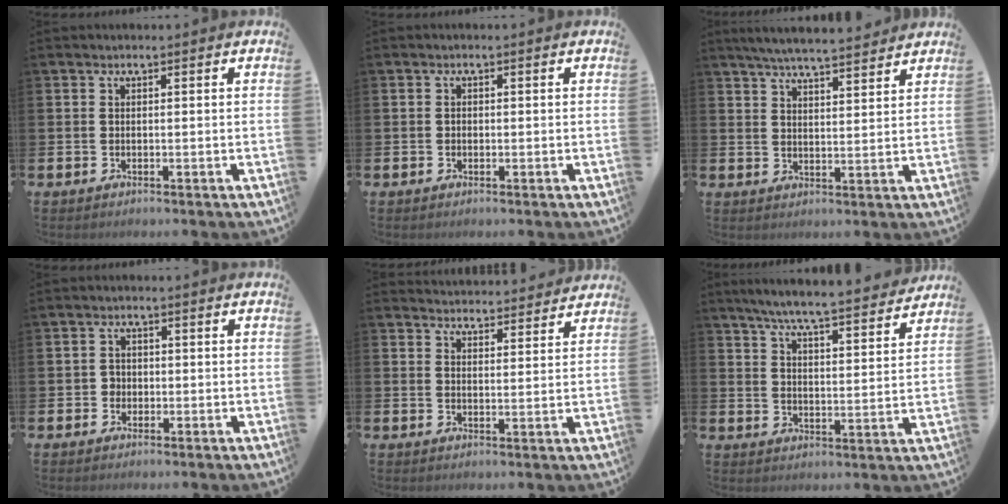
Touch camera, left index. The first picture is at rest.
{"total": 0.6, "force": [-0.1, 0.6, 0.2], "torque": [-0.007, 0.005, -0.004]}
{"total": 5.6, "force": [5.5, 0.1, 1.4], "torque": [-0.035, -0.030, 0.096]}
{"total": 1.7, "force": [-0.2, 1.6, 0.3], "torque": [-0.003, 0.005, -0.010]}
{"total": 4.1, "force": [4.0, 0.5, -0.2], "torque": [-0.002, -0.029, 0.072]}
{"total": 7.1, "force": [6.8, 0.0, 2.3], "torque": [-0.060, -0.049, 0.115]}